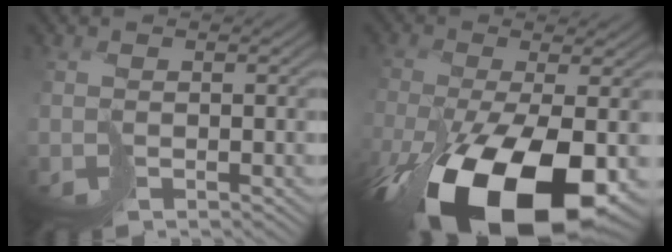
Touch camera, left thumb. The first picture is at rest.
{"total": 16.9, "force": [-8.0, 6.8, 13.2], "torque": [-0.264, -0.052, -0.108]}